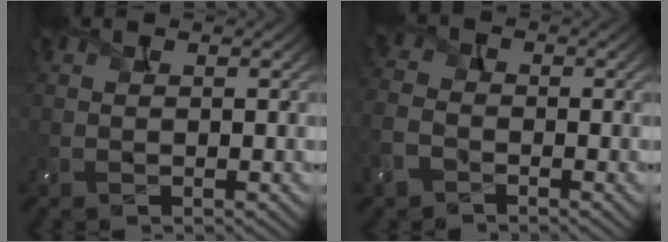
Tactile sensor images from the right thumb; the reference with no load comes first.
{"total": 4.8, "force": [-2.6, 3.4, 2.3], "torque": [-0.074, -0.006, -0.065]}